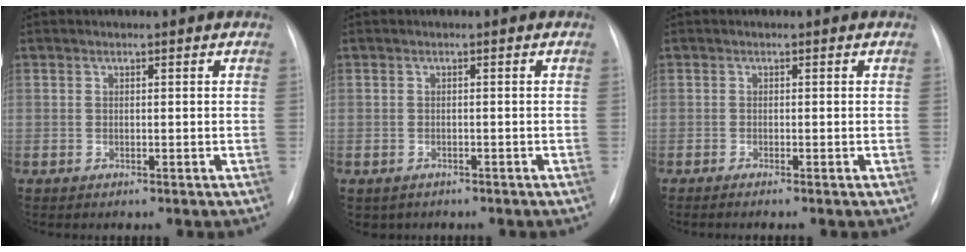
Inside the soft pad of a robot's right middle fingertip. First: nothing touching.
{"total": 2.4, "force": [-1.7, 1.7, 0.2], "torque": [-0.004, 0.003, -0.020]}
{"total": 1.1, "force": [-0.9, -0.2, 0.6], "torque": [-0.009, 0.002, -0.013]}